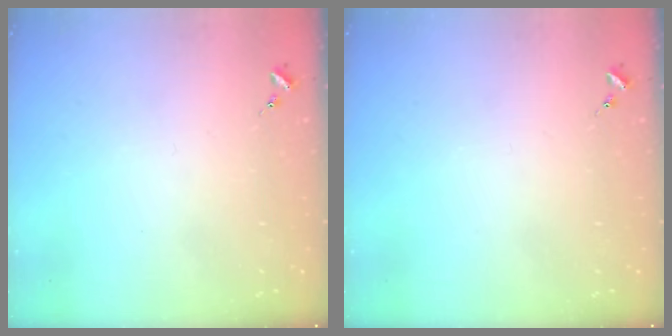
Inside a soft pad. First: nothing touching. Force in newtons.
{"total": 0.0}